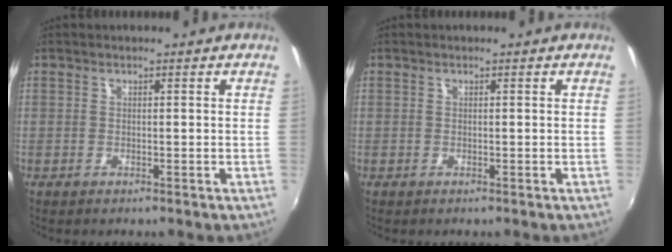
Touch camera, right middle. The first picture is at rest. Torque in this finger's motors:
{"motor_torque": [0.00, 0.00, 0.00, 0.00]}